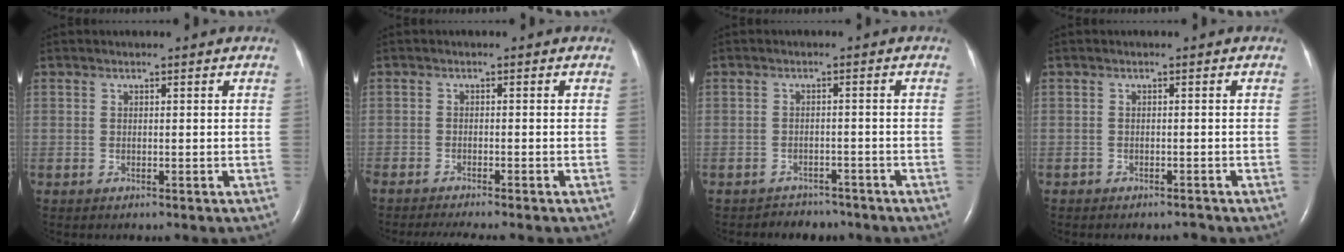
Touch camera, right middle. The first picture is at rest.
{"total": 6.2, "force": [-5.4, 0.0, 3.0], "torque": [-0.038, -0.015, -0.084]}
{"total": 3.8, "force": [-3.3, 1.7, -0.6], "torque": [0.003, 0.003, -0.048]}
{"total": 1.0, "force": [-0.9, 0.3, -0.2], "torque": [0.005, -0.001, -0.016]}